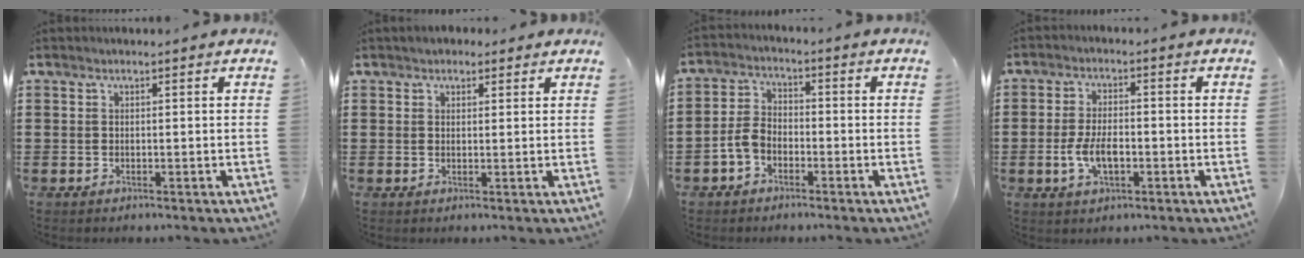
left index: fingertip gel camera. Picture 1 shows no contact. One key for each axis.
{"total": 1.7, "fx": 1.3, "fy": 0.9, "fz": 0.3, "tx": -0.011, "ty": 0.008, "tz": 0.025}
{"total": 4.4, "fx": -2.5, "fy": 2.7, "fz": 2.5, "tx": -0.067, "ty": 0.007, "tz": -0.054}
{"total": 5.6, "fx": -1.4, "fy": 2.7, "fz": 4.7, "tx": -0.103, "ty": 0.002, "tz": -0.030}